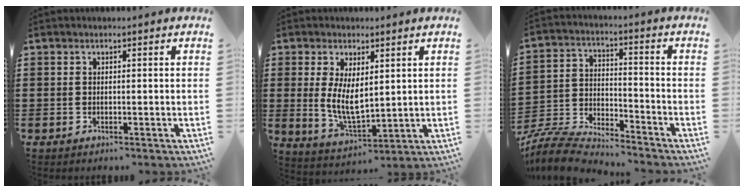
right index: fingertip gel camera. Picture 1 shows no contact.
{"total": 6.6, "force": [0.8, 3.2, 5.7], "torque": [-0.107, -0.001, 0.015]}
{"total": 7.1, "force": [-7.0, 0.9, 1.2], "torque": [-0.039, 0.004, -0.143]}